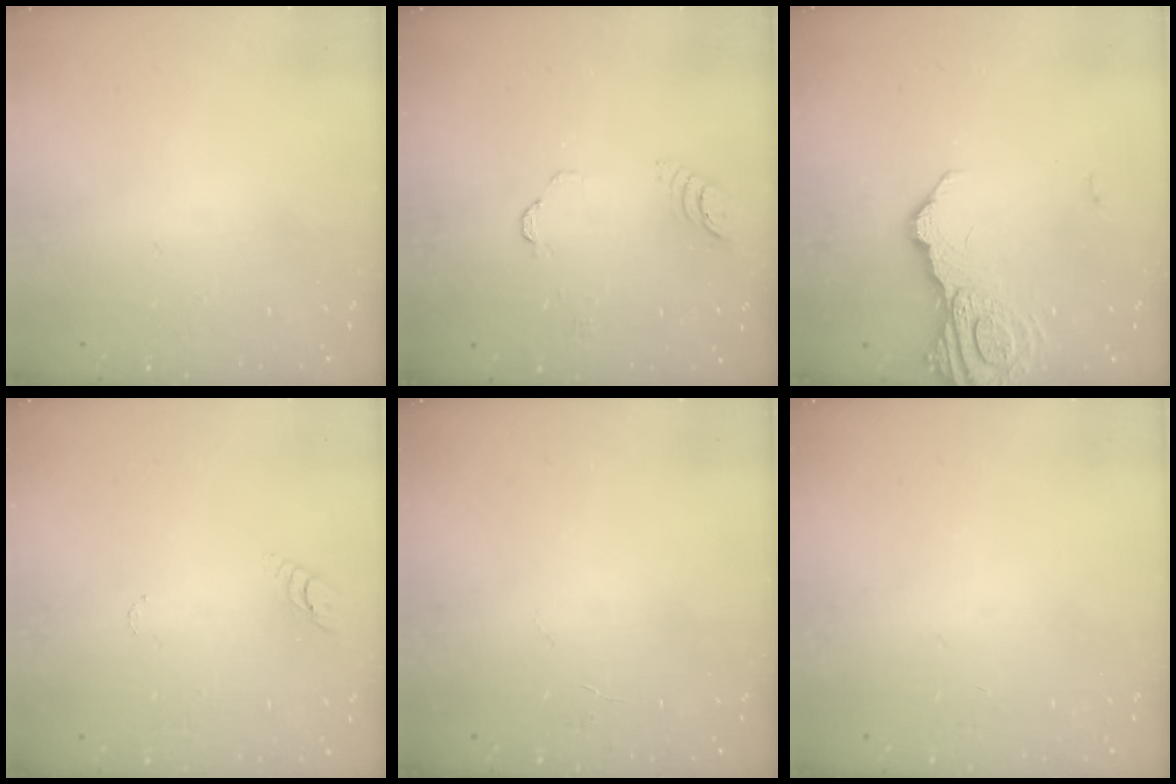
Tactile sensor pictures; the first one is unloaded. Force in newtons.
{"total": 3.0, "press": 3.0, "slide": 0.3}
{"total": 14.0, "press": 13.9, "slide": 1.1}
{"total": 2.9, "press": 2.9, "slide": 0.4}
{"total": 3.6, "press": 3.6, "slide": 0.3}
{"total": 0.0}